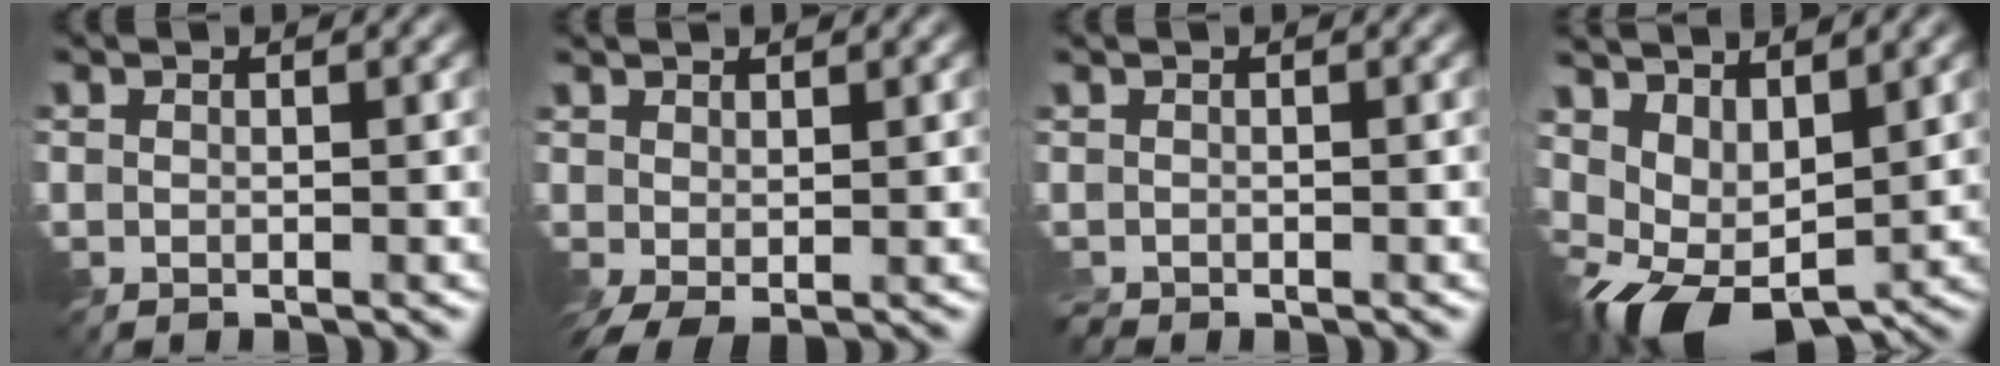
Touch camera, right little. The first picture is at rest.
{"total": 2.0, "force": [0.2, 1.1, 1.7], "torque": [-0.050, -0.002, 0.006]}
{"total": 0.5, "force": [-0.4, 0.3, 0.1], "torque": [-0.007, -0.001, -0.009]}
{"total": 6.8, "force": [-0.1, 3.9, 5.6], "torque": [-0.113, -0.020, 0.009]}